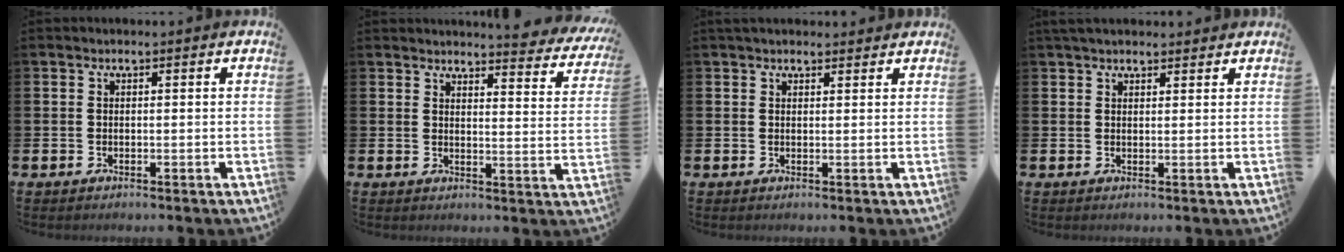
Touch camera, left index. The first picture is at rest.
{"total": 3.8, "force": [3.8, 0.0, 0.5], "torque": [-0.001, -0.034, 0.060]}
{"total": 1.8, "force": [1.7, 0.6, 0.3], "torque": [0.002, -0.003, 0.028]}
{"total": 2.5, "force": [2.3, 0.8, 0.7], "torque": [-0.006, -0.004, 0.040]}